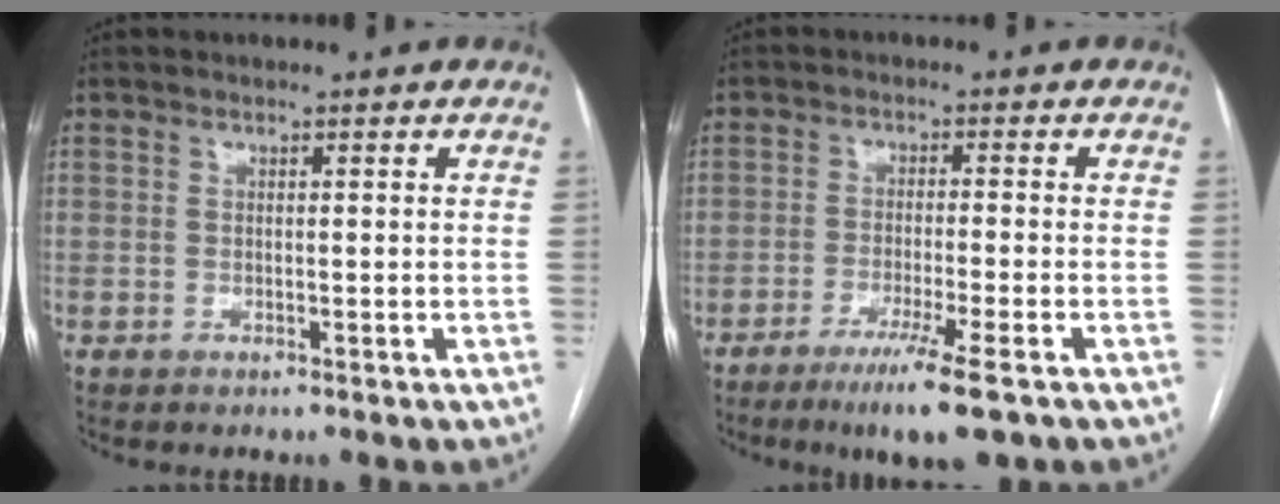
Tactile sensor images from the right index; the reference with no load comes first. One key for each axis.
{"total": 8.2, "fx": -5.1, "fy": -0.3, "fz": 6.3, "tx": -0.106, "ty": -0.022, "tz": -0.083}